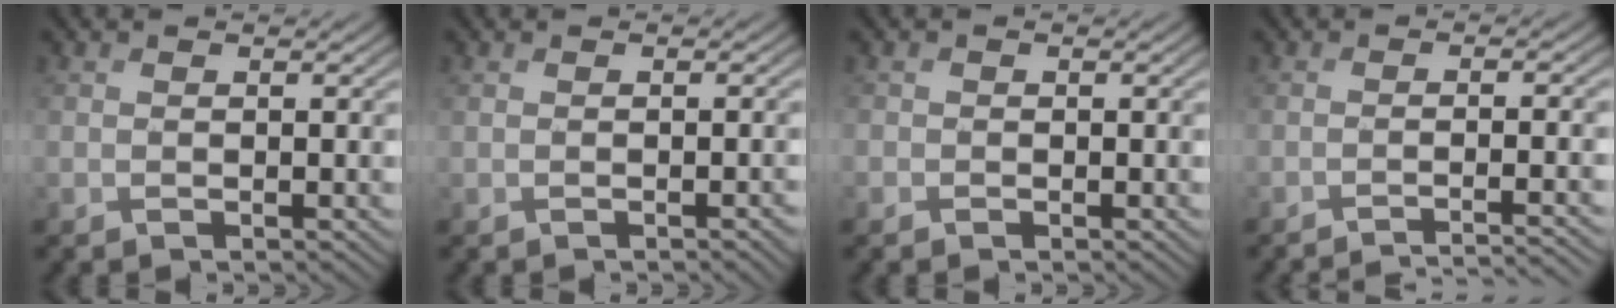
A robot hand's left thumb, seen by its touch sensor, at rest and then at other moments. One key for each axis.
{"total": 0.9, "fx": -0.6, "fy": 0.2, "fz": 0.7, "tx": -0.008, "ty": 0.000, "tz": -0.009}
{"total": 1.3, "fx": -0.6, "fy": 1.2, "fz": 0.1, "tx": 0.002, "ty": -0.005, "tz": -0.018}
{"total": 4.1, "fx": -3.1, "fy": 0.3, "fz": 2.6, "tx": -0.036, "ty": 0.004, "tz": -0.060}